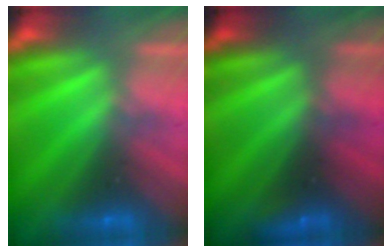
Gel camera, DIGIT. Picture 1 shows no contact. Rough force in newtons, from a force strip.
{"total": 1.4}